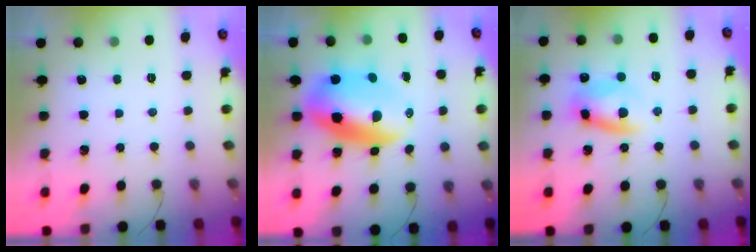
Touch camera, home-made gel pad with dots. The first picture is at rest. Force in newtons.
{"total": 13.3, "press": 12.9, "slide": 3.1}
{"total": 10.5, "press": 10.3, "slide": 2.0}